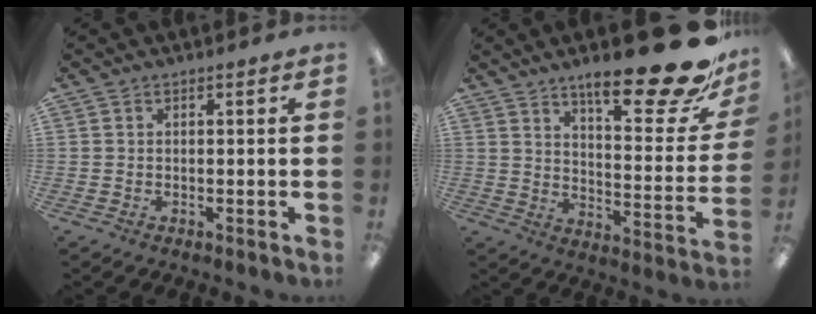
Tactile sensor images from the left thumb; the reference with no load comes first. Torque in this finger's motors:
{"motor_torque": [0.34, 0.53, 1.42, -1.32, 0.12]}